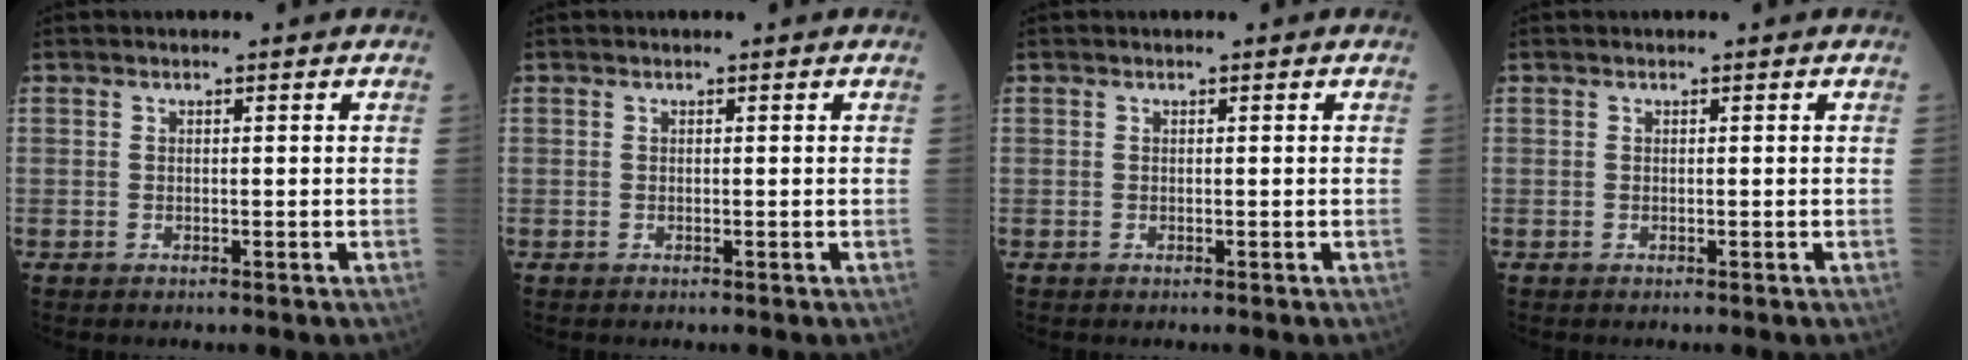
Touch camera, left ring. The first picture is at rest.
{"total": 0.0}
{"total": 0.0}
{"total": 0.0}